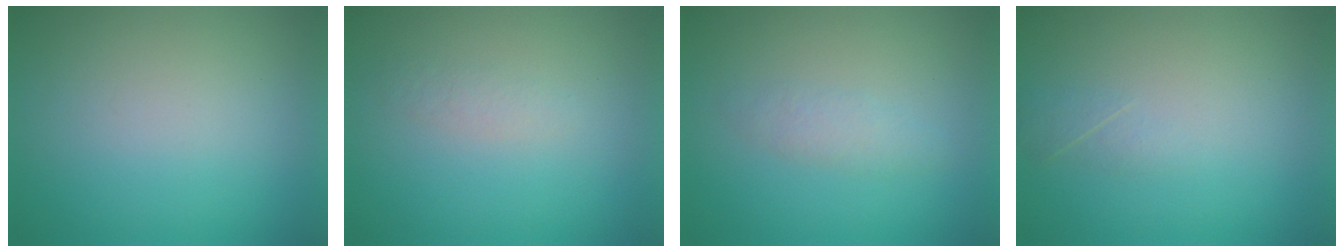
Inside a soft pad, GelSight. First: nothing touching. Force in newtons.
{"total": 1.3}
{"total": 1.9}
{"total": 1.6}